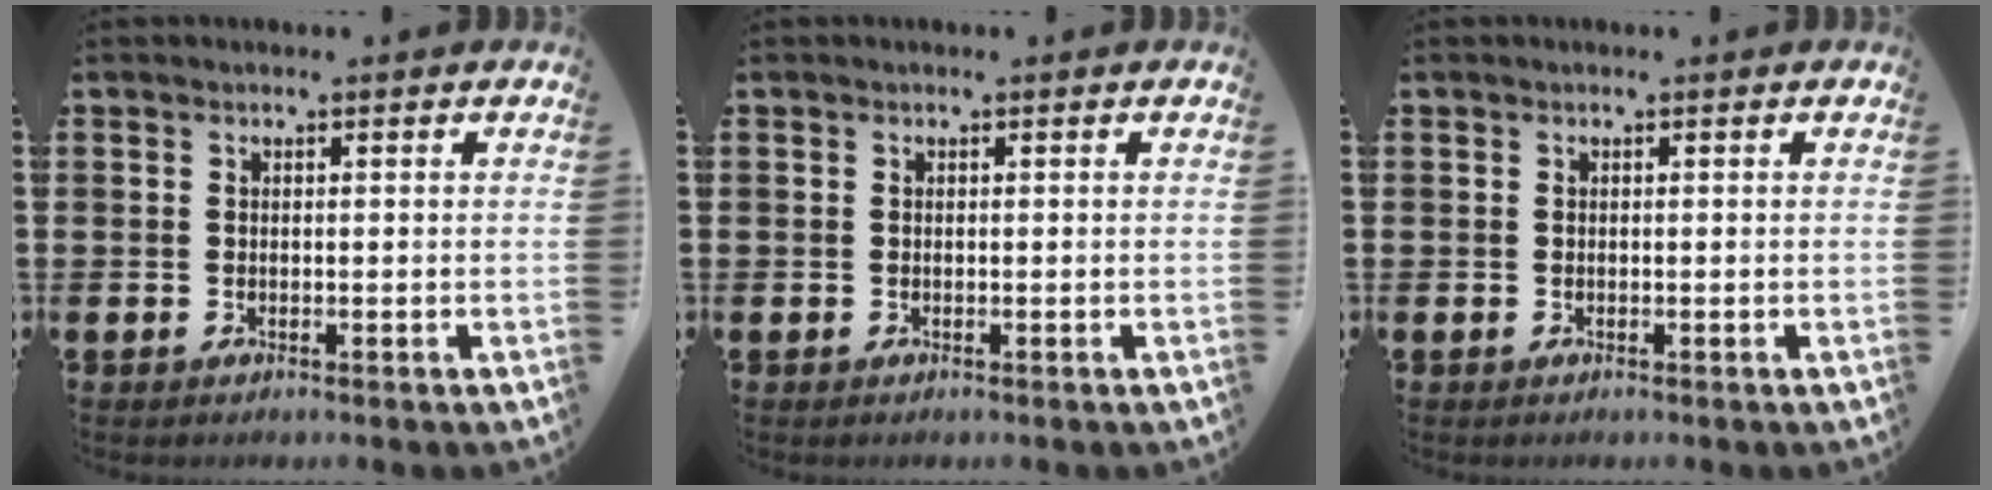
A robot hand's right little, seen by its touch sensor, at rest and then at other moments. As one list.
[{"total": 0.0}, {"total": 0.0}]